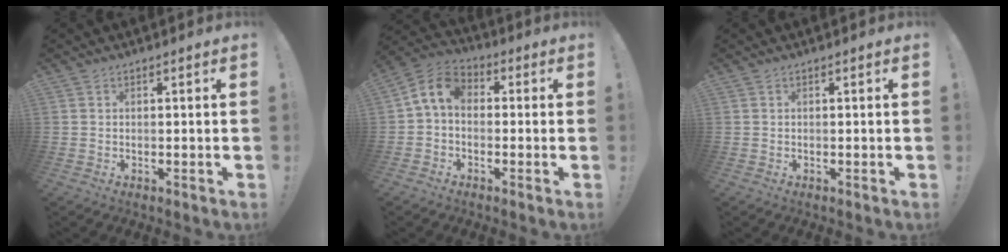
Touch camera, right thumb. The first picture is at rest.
{"total": 8.4, "force": [0.3, 5.7, 6.2], "torque": [-0.122, 0.016, 0.010]}
{"total": 0.0}